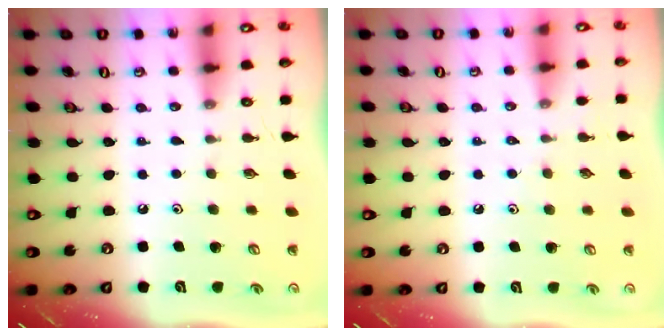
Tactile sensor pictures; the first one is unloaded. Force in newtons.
{"total": 2.3, "press": 2.3, "slide": 0.4}